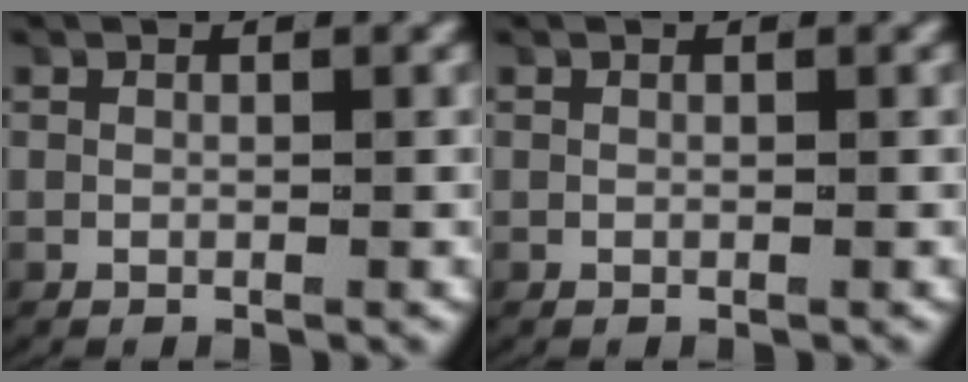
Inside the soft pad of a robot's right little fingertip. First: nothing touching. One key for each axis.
{"total": 0.0}